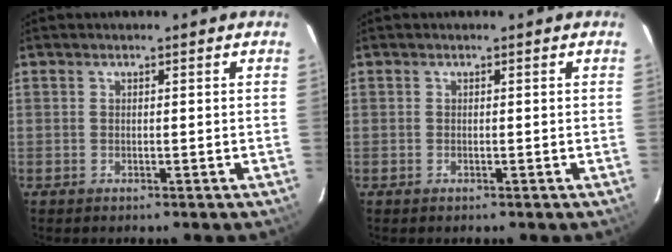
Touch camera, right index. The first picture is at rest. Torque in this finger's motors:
{"motor_torque": [0.14, 0.10, 0.05, 0.01]}